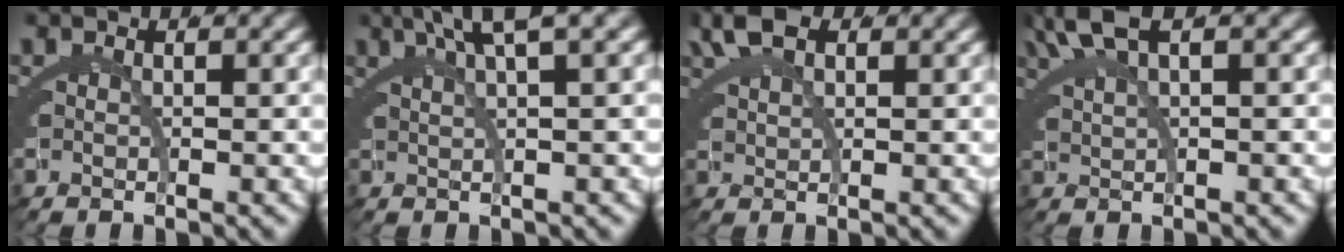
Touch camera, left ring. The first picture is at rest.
{"total": 4.7, "force": [3.2, -1.0, 3.3], "torque": [-0.032, 0.025, 0.054]}
{"total": 3.2, "force": [2.4, 1.1, 1.9], "torque": [-0.045, 0.001, 0.048]}
{"total": 3.0, "force": [2.3, -0.6, 1.8], "torque": [-0.031, 0.010, 0.047]}